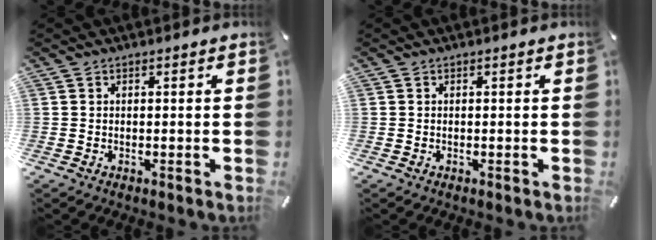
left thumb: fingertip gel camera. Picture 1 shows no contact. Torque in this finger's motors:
{"motor_torque": [0.00, 0.00, -0.04, 0.05, 0.00]}